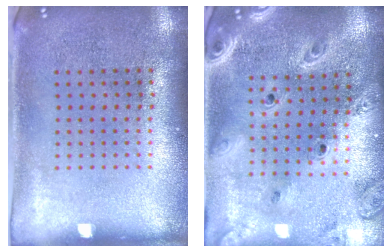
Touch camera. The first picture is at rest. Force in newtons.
{"total": 2.8, "press": 2.4, "slide": 1.4}